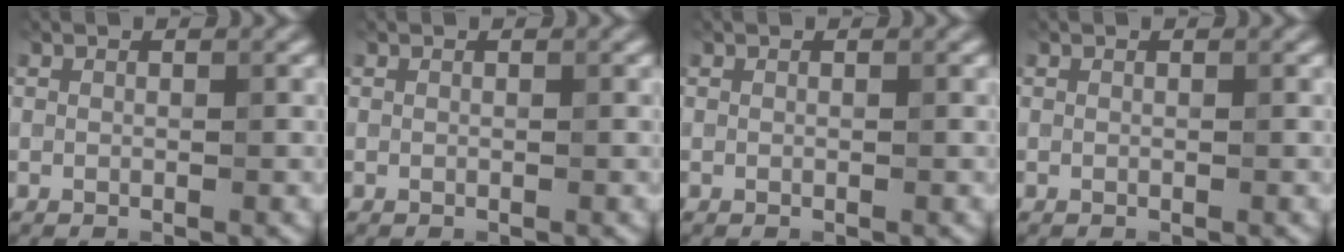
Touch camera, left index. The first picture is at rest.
{"total": 0.0}
{"total": 0.0}
{"total": 0.0}